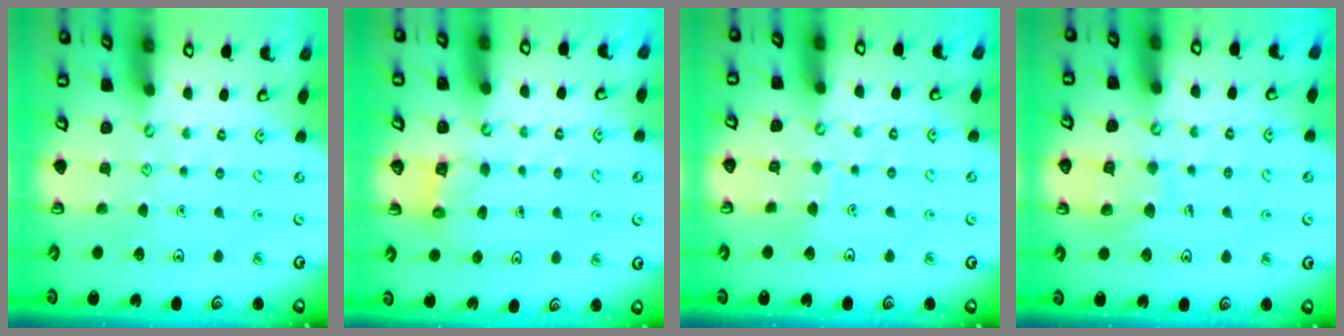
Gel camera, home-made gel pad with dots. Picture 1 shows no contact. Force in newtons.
{"total": 2.9, "press": 2.9, "slide": 0.3}
{"total": 2.6, "press": 2.6, "slide": 0.1}
{"total": 8.2, "press": 8.1, "slide": 0.9}